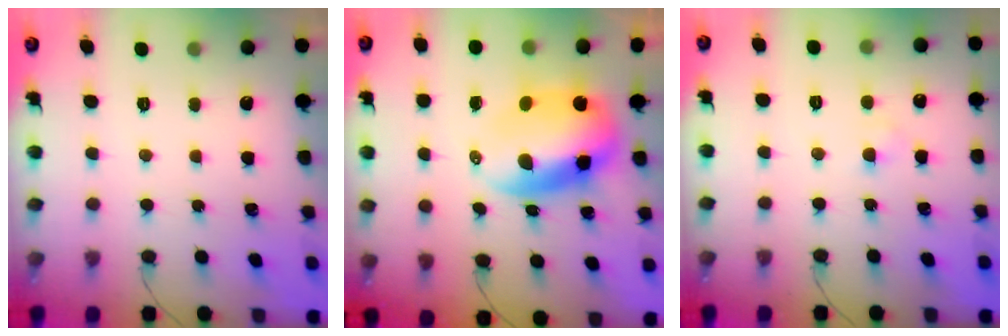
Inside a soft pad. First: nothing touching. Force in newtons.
{"total": 9.6, "press": 9.3, "slide": 2.3}
{"total": 1.9, "press": 1.7, "slide": 0.8}